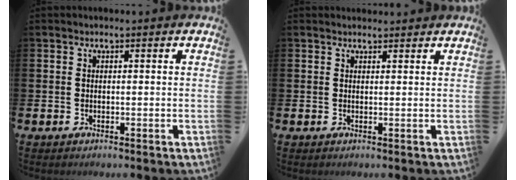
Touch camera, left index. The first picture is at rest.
{"total": 1.4, "force": [1.3, 0.2, 0.1], "torque": [0.010, -0.007, 0.022]}